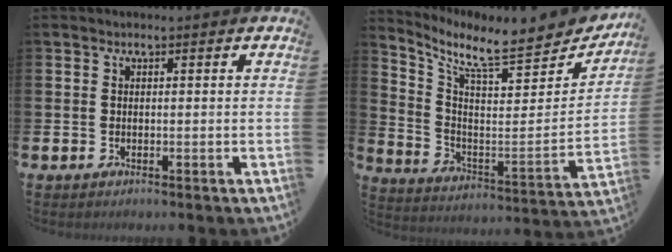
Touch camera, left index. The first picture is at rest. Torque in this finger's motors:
{"motor_torque": [0.28, -0.77, 0.39, 0.13]}